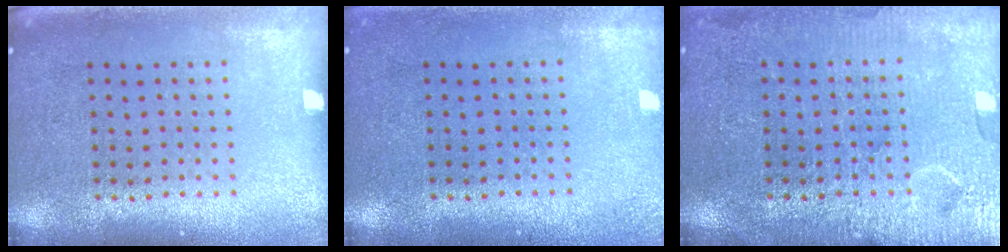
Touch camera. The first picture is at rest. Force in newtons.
{"total": 1.2, "press": 1.2, "slide": 0.1}
{"total": 5.8, "press": 5.7, "slide": 0.8}